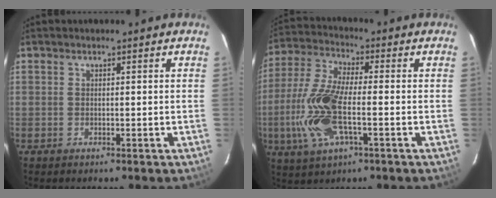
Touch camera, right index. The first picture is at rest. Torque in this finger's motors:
{"motor_torque": [0.56, -0.11, 0.81, 0.21]}